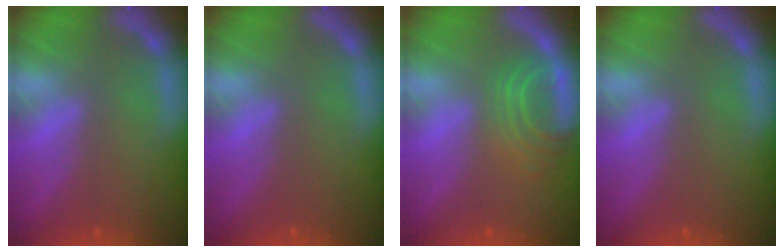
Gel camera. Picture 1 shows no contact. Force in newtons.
{"total": 0.0}
{"total": 5.0}
{"total": 0.0}